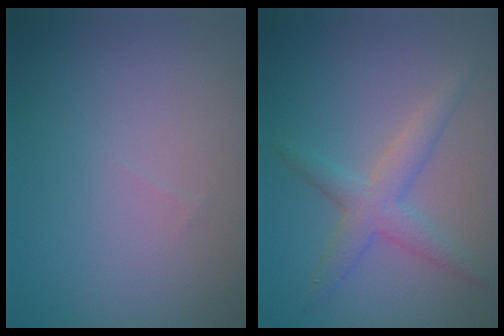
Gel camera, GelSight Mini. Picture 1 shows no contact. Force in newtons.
{"total": 3.0, "press": 3.0, "slide": 0.1}